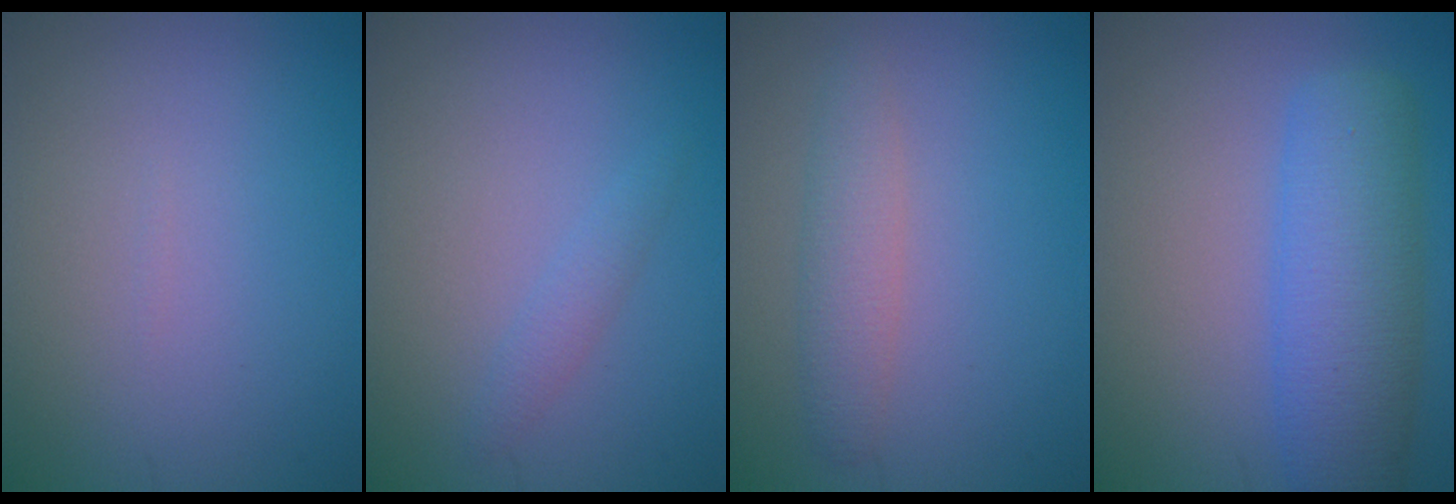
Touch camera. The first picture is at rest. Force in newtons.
{"total": 1.1, "press": 1.1, "slide": 0.1}
{"total": 2.4, "press": 2.4, "slide": 0.0}
{"total": 7.1, "press": 7.1, "slide": 0.0}